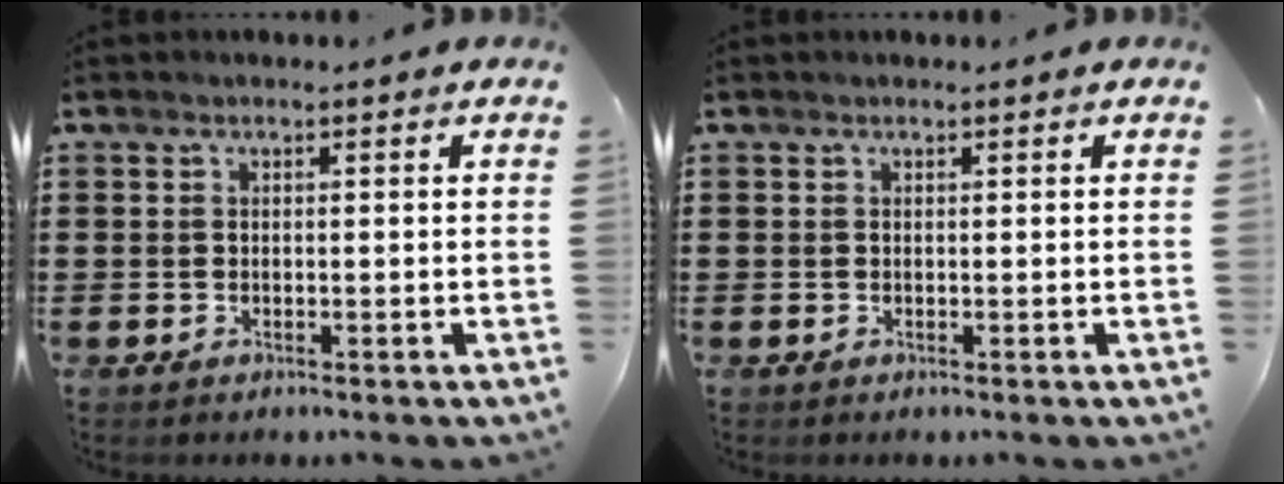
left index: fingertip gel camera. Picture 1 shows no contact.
{"total": 0.0}